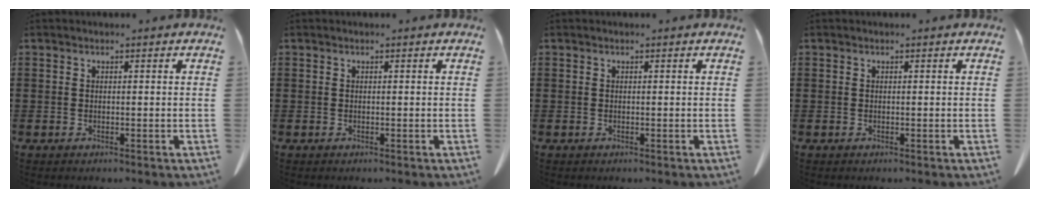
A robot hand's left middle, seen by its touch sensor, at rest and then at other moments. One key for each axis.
{"total": 0.0}
{"total": 0.0}
{"total": 0.0}